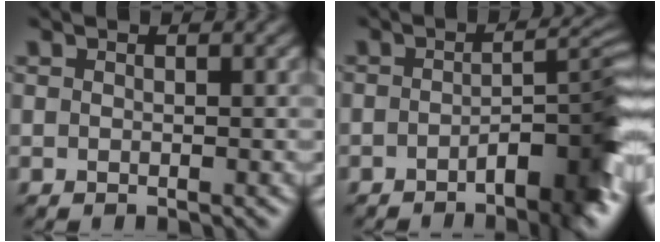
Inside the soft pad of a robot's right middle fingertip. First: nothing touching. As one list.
[{"total": 7.2, "force": [-3.6, 1.9, 5.9], "torque": [-0.071, 0.009, -0.054]}]